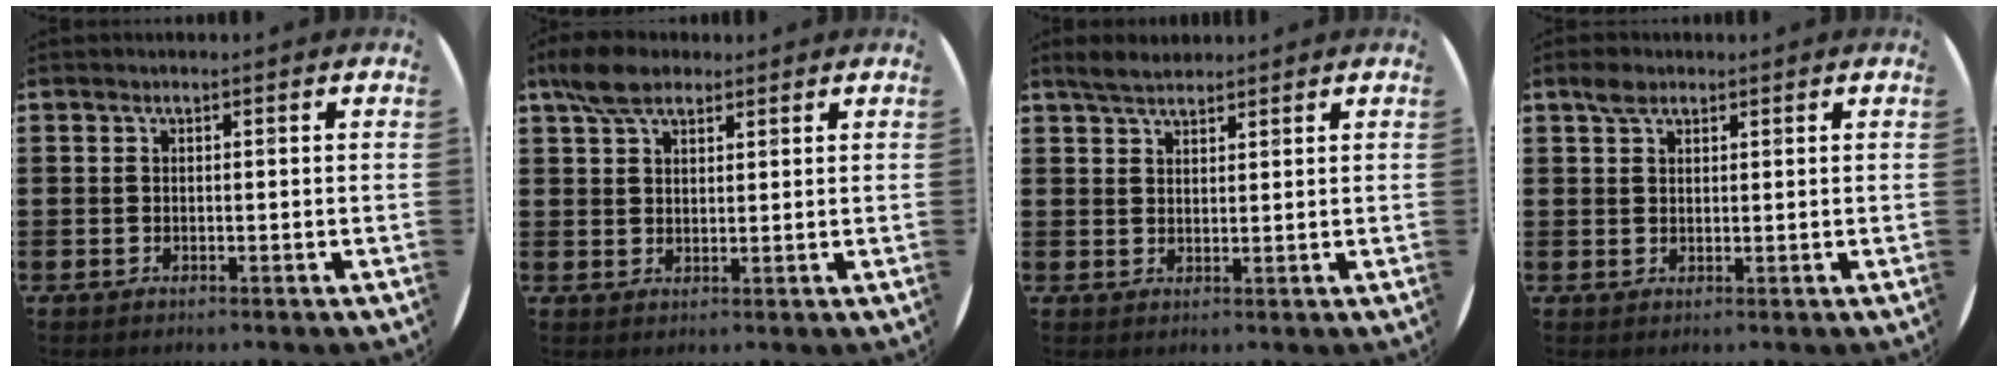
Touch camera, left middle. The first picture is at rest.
{"total": 5.1, "force": [3.9, 2.3, 2.4], "torque": [-0.048, 0.002, 0.072]}
{"total": 3.3, "force": [2.9, 1.0, 1.2], "torque": [-0.027, 0.002, 0.054]}
{"total": 2.4, "force": [1.8, 1.3, 0.9], "torque": [-0.012, 0.002, 0.033]}